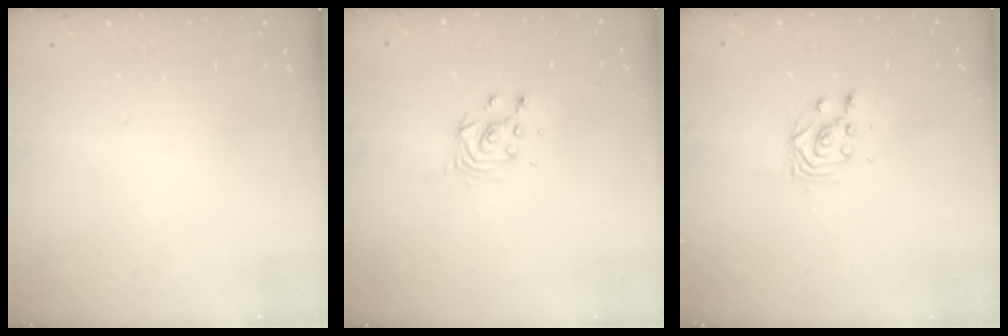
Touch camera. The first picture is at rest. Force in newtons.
{"total": 3.9, "press": 3.9, "slide": 0.3}
{"total": 3.0, "press": 3.0, "slide": 0.2}